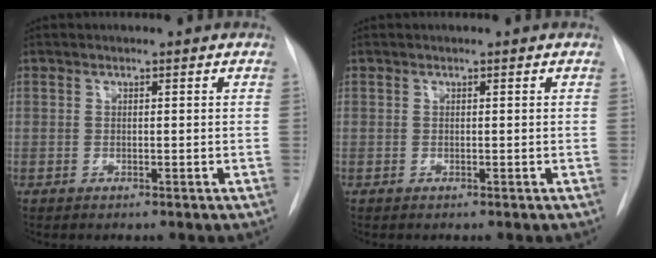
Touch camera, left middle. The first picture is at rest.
{"total": 0.0}